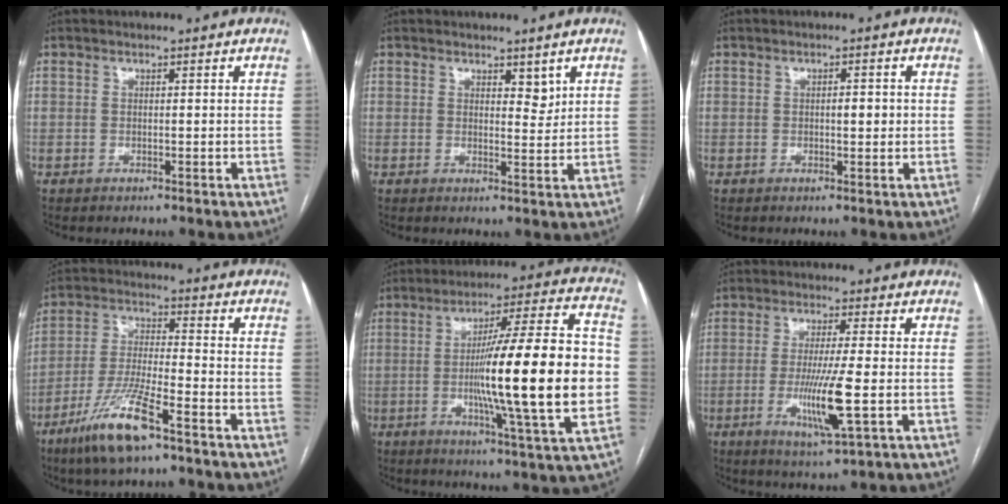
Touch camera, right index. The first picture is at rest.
{"total": 2.4, "force": [1.6, 1.1, 1.5], "torque": [-0.019, -0.008, 0.027]}
{"total": 2.0, "force": [0.0, 0.7, 1.9], "torque": [-0.031, 0.003, 0.001]}
{"total": 11.4, "force": [-7.1, 1.2, 8.8], "torque": [-0.181, -0.025, -0.135]}
{"total": 23.0, "force": [-2.3, 0.4, 22.9], "torque": [-0.326, 0.008, -0.044]}
{"total": 9.3, "force": [-2.2, 0.0, 9.0], "torque": [-0.172, -0.023, -0.039]}